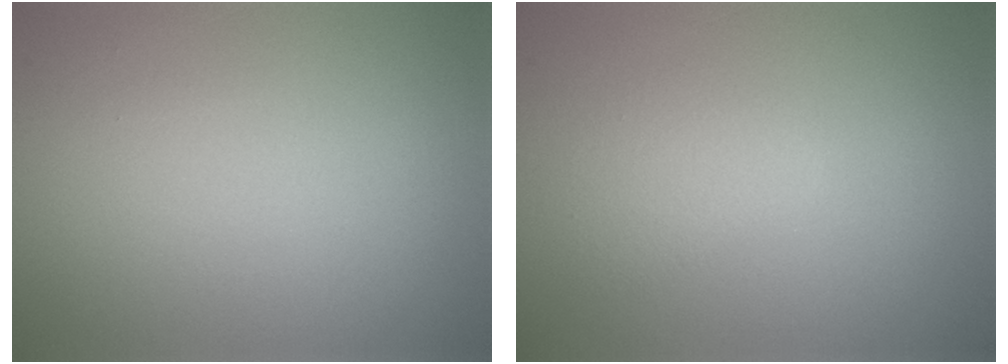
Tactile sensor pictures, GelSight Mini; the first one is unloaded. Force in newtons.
{"total": 1.9, "press": 1.9, "slide": 0.1}